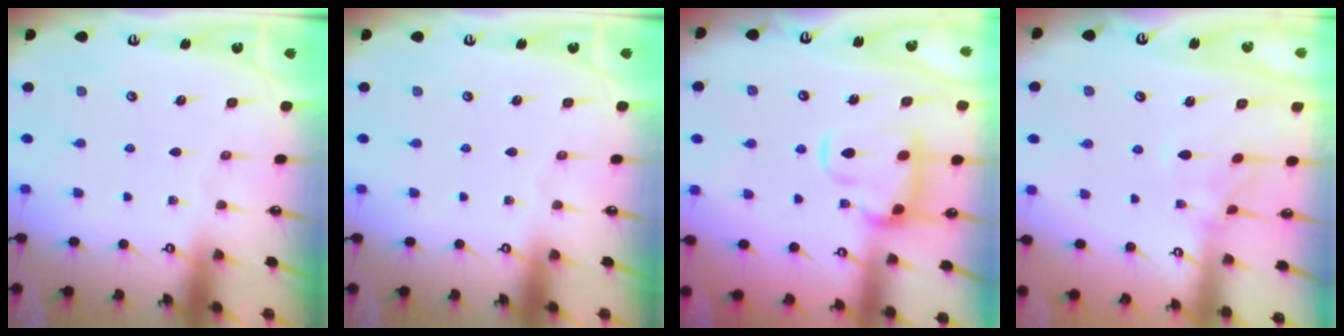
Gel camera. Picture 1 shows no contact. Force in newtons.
{"total": 0.0}
{"total": 6.9, "press": 6.7, "slide": 1.5}
{"total": 1.0, "press": 0.6, "slide": 0.9}